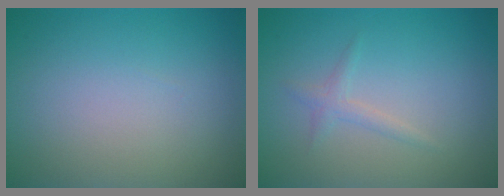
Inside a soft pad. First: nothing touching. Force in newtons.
{"total": 1.1, "press": 1.1, "slide": 0.0}